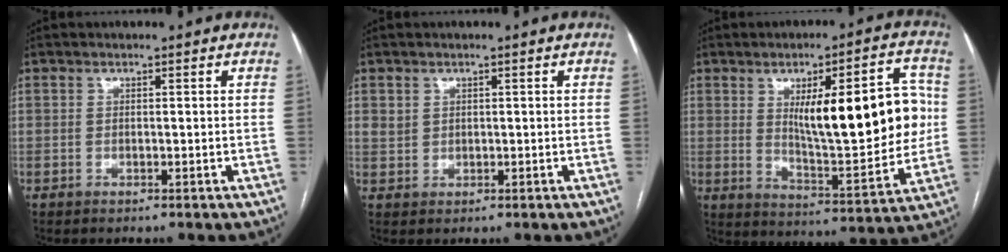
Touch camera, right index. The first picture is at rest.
{"total": 1.9, "force": [0.8, 1.6, 0.4], "torque": [0.000, 0.008, 0.016]}
{"total": 18.9, "force": [2.8, 4.7, 18.1], "torque": [-0.256, 0.012, 0.053]}